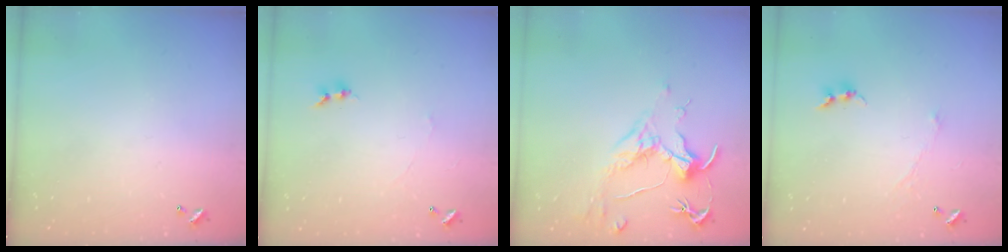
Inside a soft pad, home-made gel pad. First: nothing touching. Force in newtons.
{"total": 0.0}
{"total": 1.7, "press": 1.5, "slide": 0.9}
{"total": 0.0}